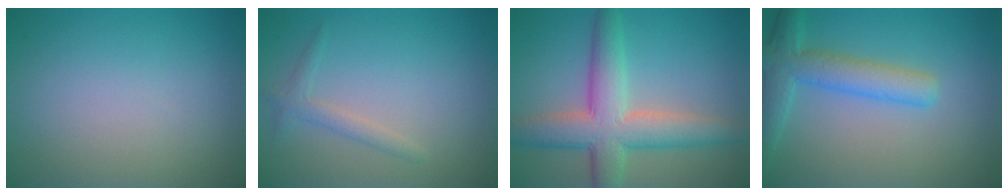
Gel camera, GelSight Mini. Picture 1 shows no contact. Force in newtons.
{"total": 1.5, "press": 1.5, "slide": 0.0}
{"total": 7.2, "press": 7.2, "slide": 0.1}
{"total": 4.6, "press": 4.6, "slide": 0.2}